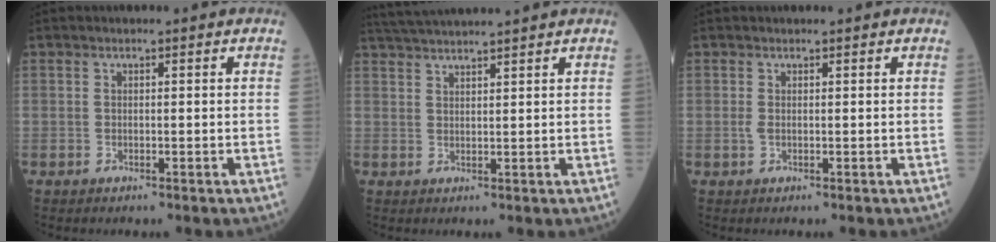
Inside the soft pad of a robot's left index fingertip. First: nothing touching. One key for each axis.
{"total": 7.9, "fx": 7.3, "fy": -1.2, "fz": 2.8, "tx": -0.052, "ty": 0.030, "tz": 0.119}
{"total": 0.9, "fx": 0.3, "fy": 0.4, "fz": 0.7, "tx": -0.023, "ty": 0.011, "tz": 0.006}